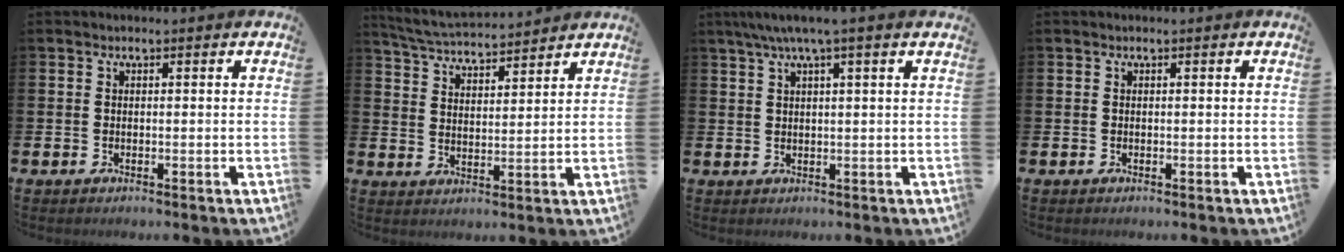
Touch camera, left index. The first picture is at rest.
{"total": 5.2, "force": [5.1, 0.4, 0.6], "torque": [-0.030, -0.033, 0.089]}
{"total": 3.4, "force": [2.3, -0.2, 2.4], "torque": [-0.055, 0.005, 0.041]}
{"total": 0.0}